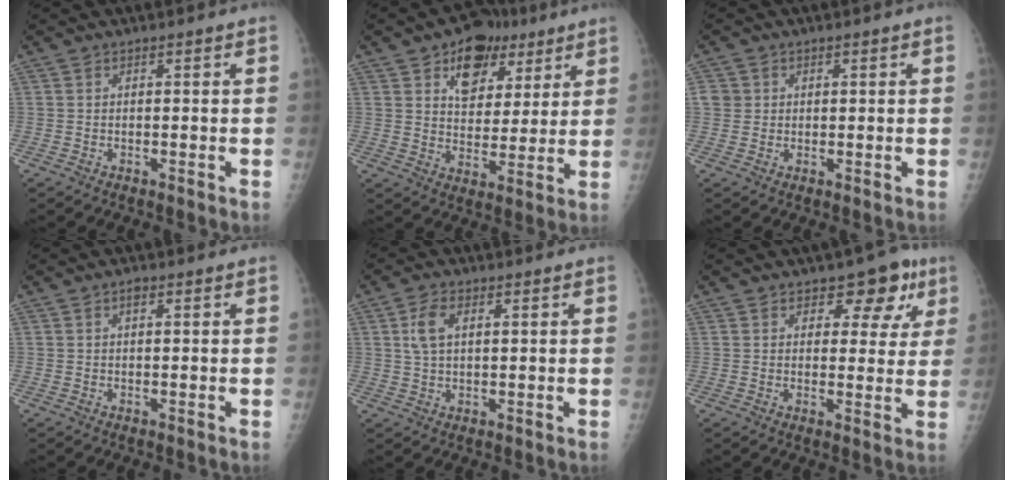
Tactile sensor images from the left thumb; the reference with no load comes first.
{"total": 12.6, "force": [6.7, 8.6, 6.4], "torque": [-0.049, -0.023, 0.103]}
{"total": 2.5, "force": [0.6, 2.4, 0.4], "torque": [0.010, 0.000, 0.010]}
{"total": 1.1, "force": [0.5, 0.6, 0.8], "torque": [-0.010, 0.001, 0.004]}
{"total": 5.0, "force": [1.6, 2.9, 3.8], "torque": [-0.075, 0.003, 0.030]}
{"total": 8.5, "force": [4.5, 5.1, 5.1], "torque": [-0.015, -0.013, 0.052]}